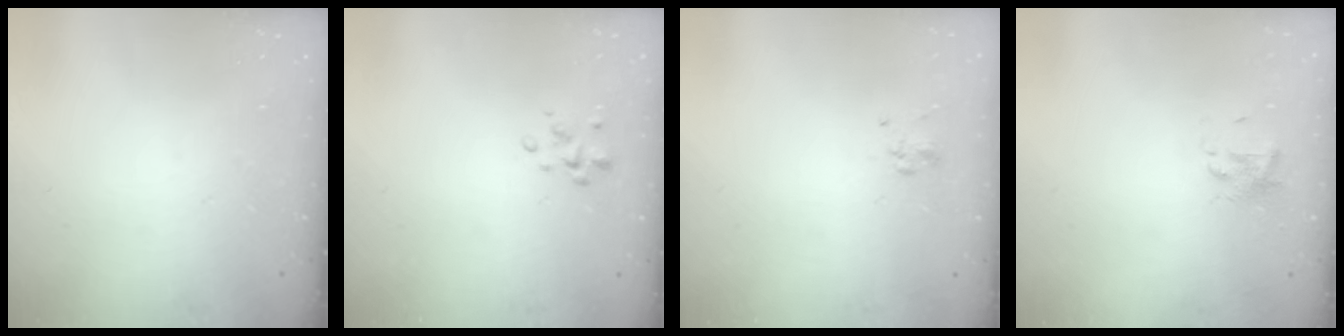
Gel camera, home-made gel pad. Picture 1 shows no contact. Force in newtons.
{"total": 2.3, "press": 2.2, "slide": 0.3}
{"total": 1.0, "press": 0.8, "slide": 0.6}
{"total": 2.8, "press": 2.7, "slide": 0.7}